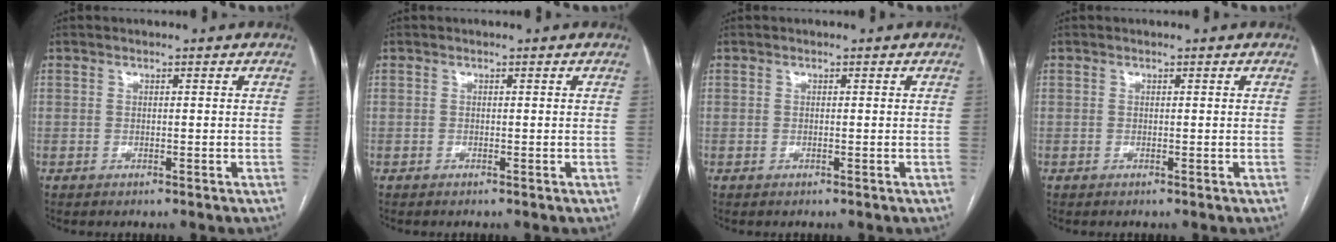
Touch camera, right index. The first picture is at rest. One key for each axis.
{"total": 0.0}
{"total": 0.0}
{"total": 0.0}